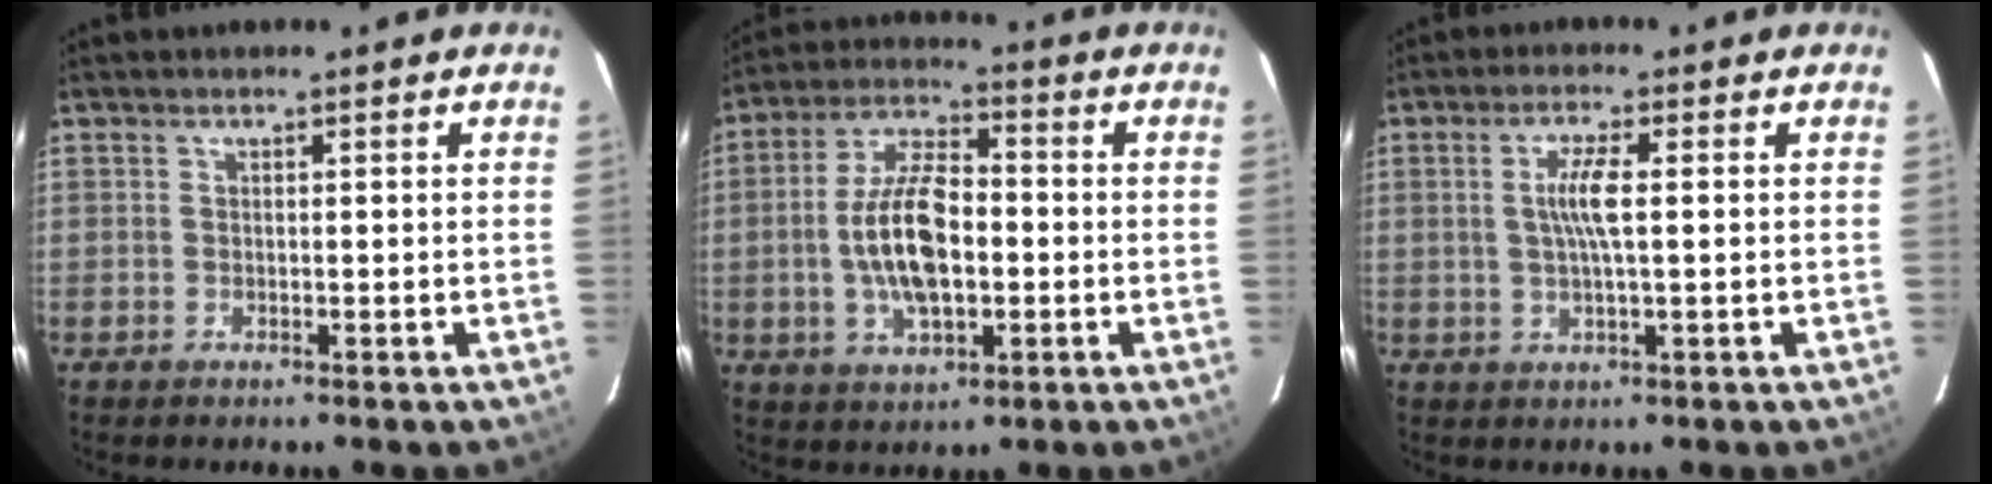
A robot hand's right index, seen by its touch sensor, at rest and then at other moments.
{"total": 13.0, "force": [-1.7, 6.0, 11.4], "torque": [-0.228, 0.007, -0.030]}
{"total": 4.9, "force": [0.4, 0.5, 4.9], "torque": [-0.093, 0.001, 0.008]}